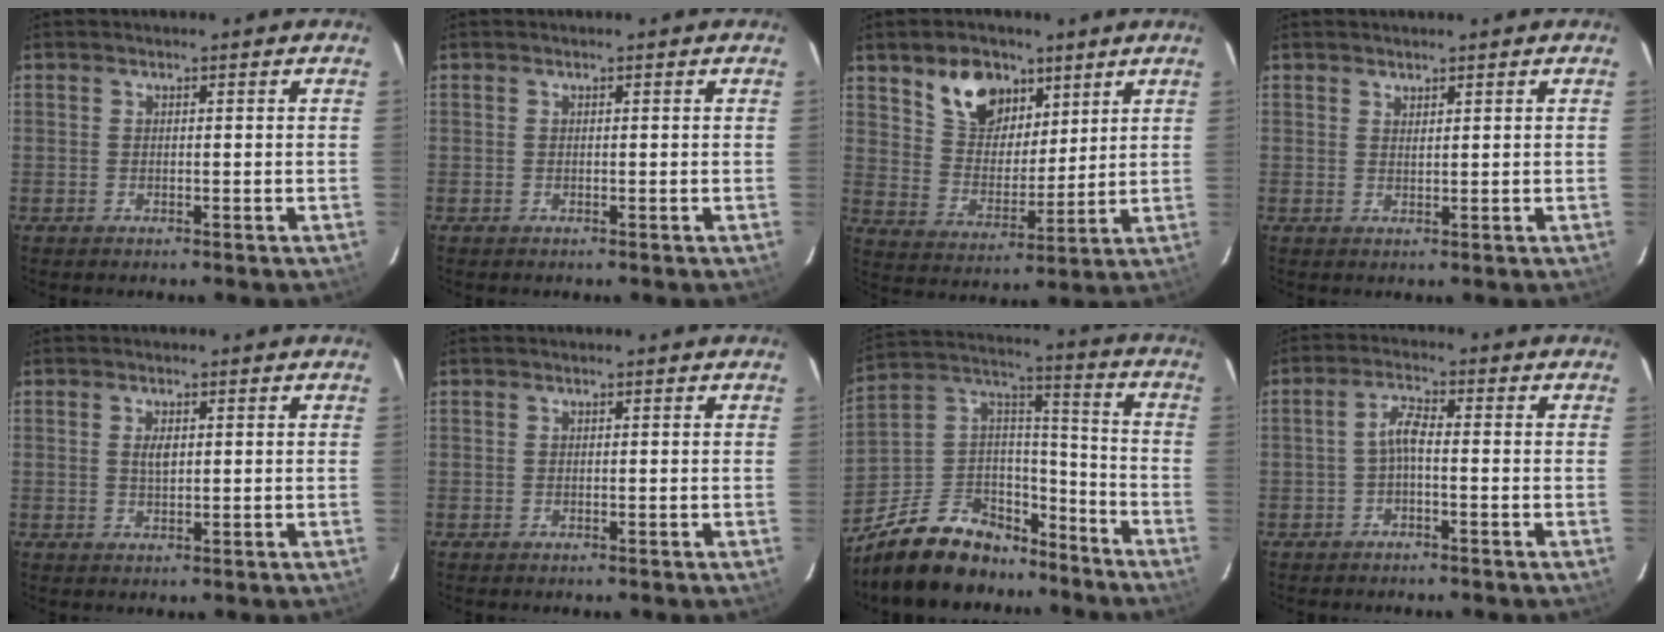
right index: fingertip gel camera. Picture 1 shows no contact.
{"total": 0.0}
{"total": 11.9, "force": [7.2, 7.6, 5.8], "torque": [-0.108, 0.020, 0.140]}
{"total": 1.1, "force": [1.0, 0.3, 0.2], "torque": [-0.004, 0.000, 0.020]}
{"total": 2.2, "force": [0.5, 1.1, 1.9], "torque": [-0.034, 0.001, 0.009]}
{"total": 0.0}
{"total": 19.2, "force": [-13.8, 11.0, 7.5], "torque": [-0.181, 0.065, -0.211]}
{"total": 3.0, "force": [-1.1, 0.6, 2.8], "torque": [-0.062, 0.010, -0.023]}